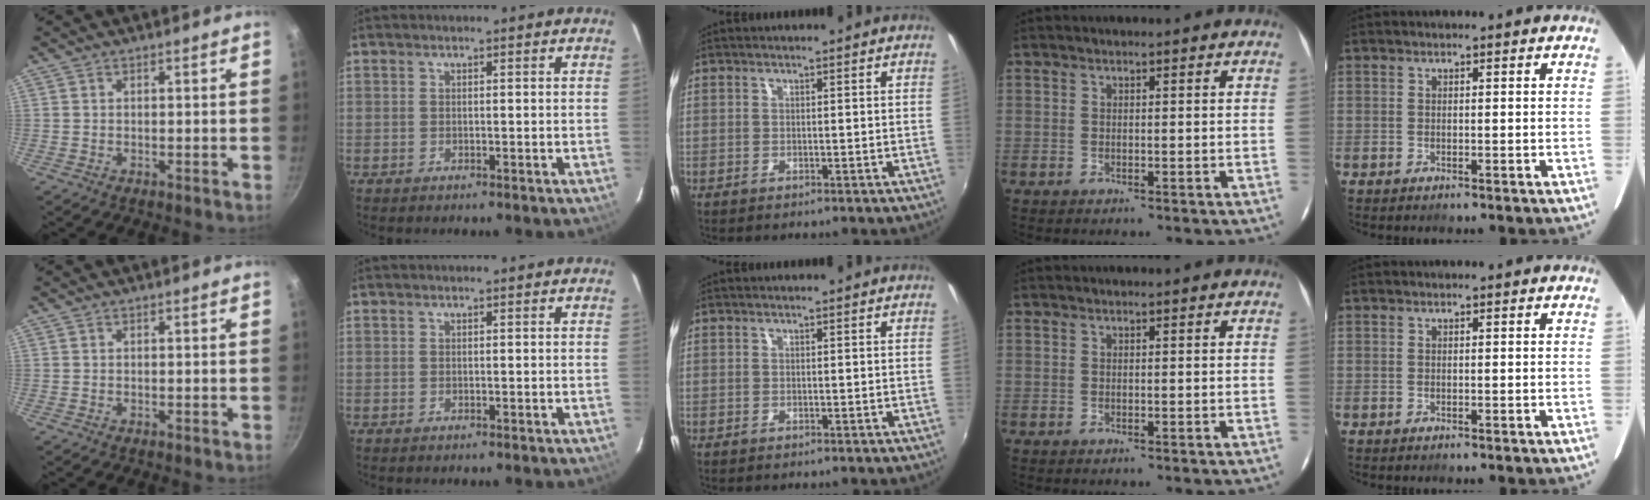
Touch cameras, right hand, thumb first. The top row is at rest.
{}